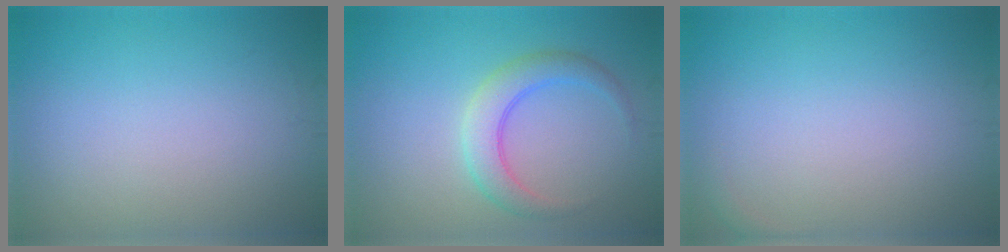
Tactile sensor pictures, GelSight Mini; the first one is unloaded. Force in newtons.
{"total": 3.4, "press": 3.4, "slide": 0.1}
{"total": 0.6, "press": 0.6, "slide": 0.1}